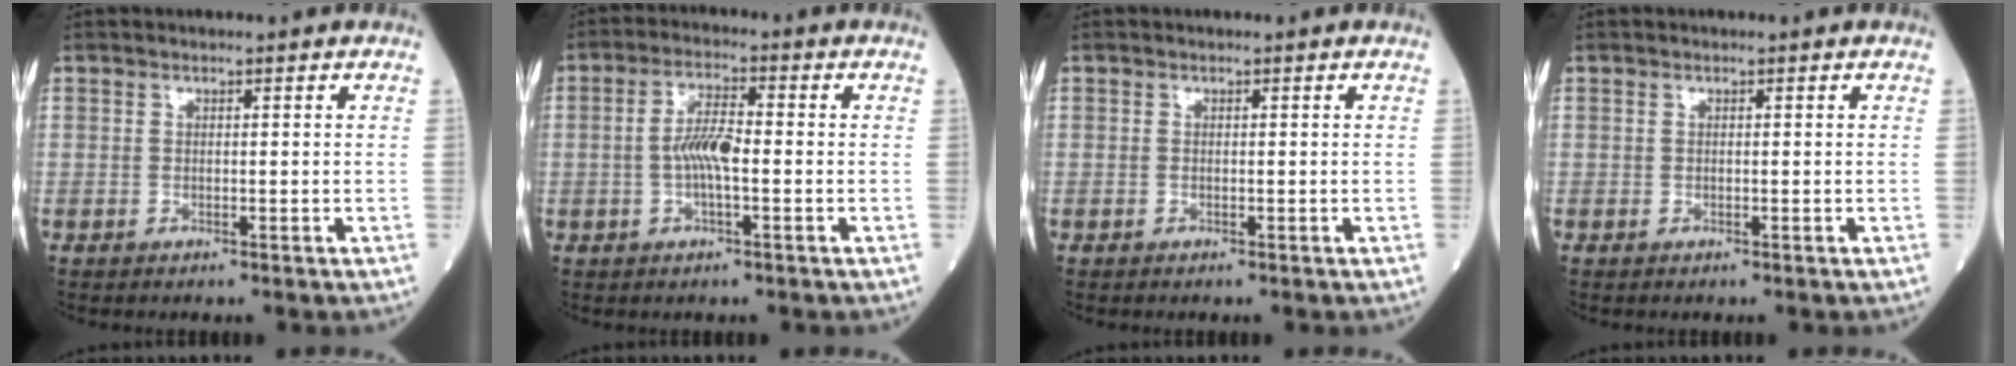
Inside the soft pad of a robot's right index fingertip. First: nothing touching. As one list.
[{"total": 5.4, "force": [-0.6, 1.2, 5.3], "torque": [-0.110, 0.007, -0.015]}, {"total": 0.0}, {"total": 0.0}]